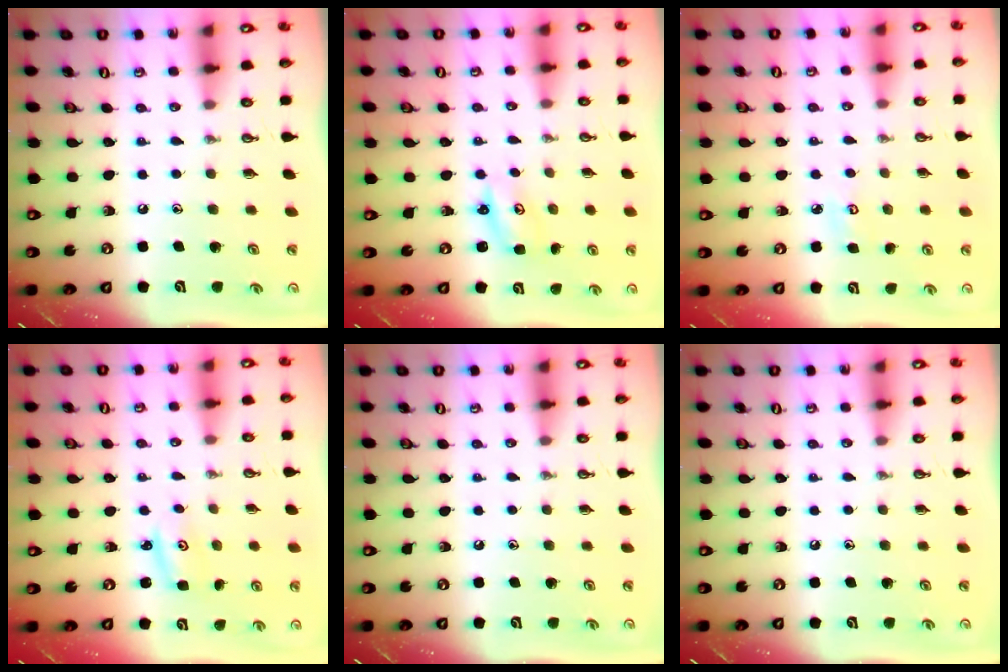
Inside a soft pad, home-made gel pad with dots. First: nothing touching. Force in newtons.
{"total": 2.6, "press": 2.6, "slide": 0.2}
{"total": 4.2, "press": 4.2, "slide": 0.4}
{"total": 3.1, "press": 3.0, "slide": 0.3}
{"total": 0.0}
{"total": 0.0}